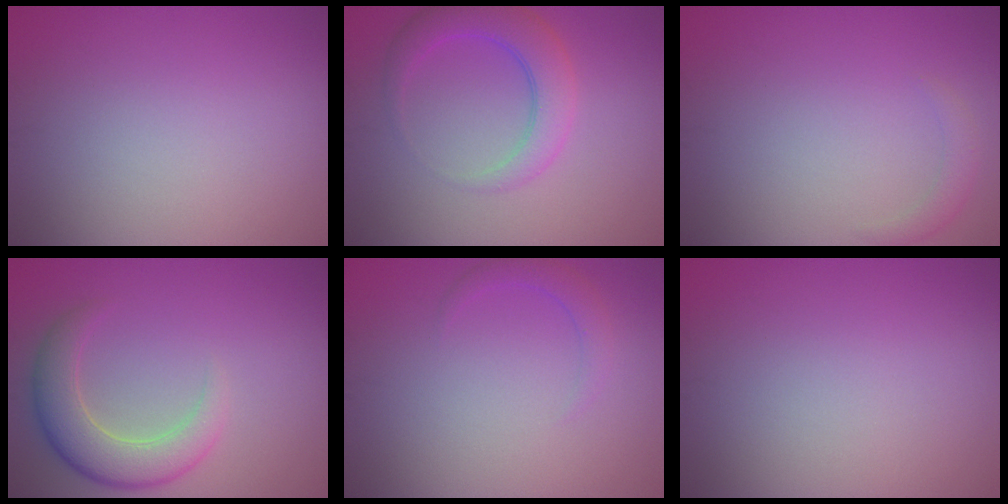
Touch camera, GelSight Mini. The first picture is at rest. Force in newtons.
{"total": 4.1, "press": 4.1, "slide": 0.2}
{"total": 1.3, "press": 1.2, "slide": 0.1}
{"total": 4.9, "press": 4.9, "slide": 0.6}
{"total": 1.5, "press": 1.5, "slide": 0.1}
{"total": 0.0}